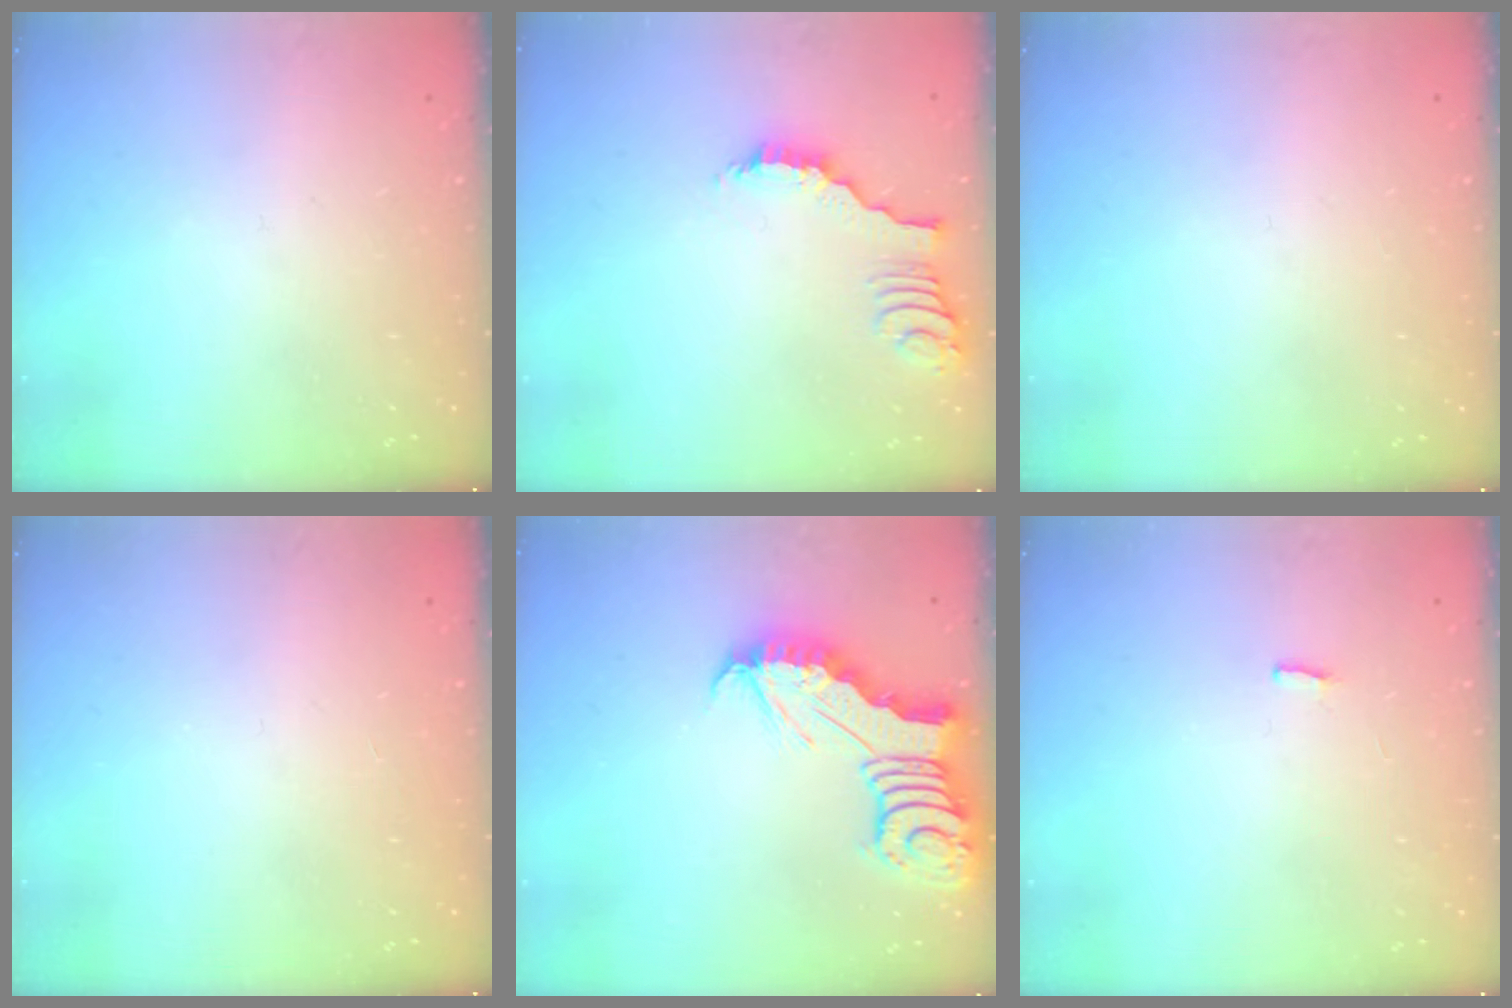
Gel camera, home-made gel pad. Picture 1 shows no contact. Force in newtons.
{"total": 2.2, "press": 2.2, "slide": 0.4}
{"total": 0.0}
{"total": 1.6, "press": 1.5, "slide": 0.3}
{"total": 6.4, "press": 6.4, "slide": 1.0}
{"total": 0.0}